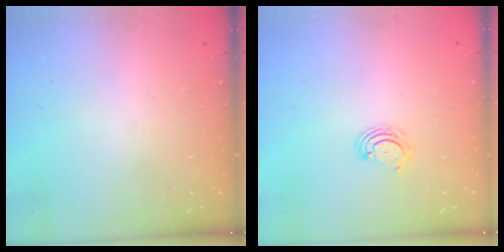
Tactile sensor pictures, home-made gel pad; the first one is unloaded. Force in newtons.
{"total": 3.8, "press": 3.8, "slide": 0.5}